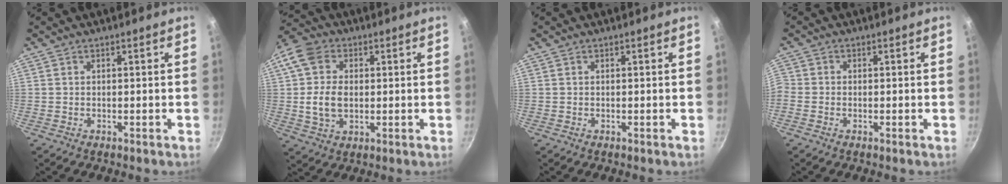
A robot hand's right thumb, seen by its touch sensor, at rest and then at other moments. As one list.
[{"total": 11.7, "force": [0.7, 8.8, 7.7], "torque": [-0.137, 0.011, 0.006]}, {"total": 0.0}, {"total": 1.8, "force": [-0.9, 1.4, 0.6], "torque": [-0.017, 0.004, -0.026]}]